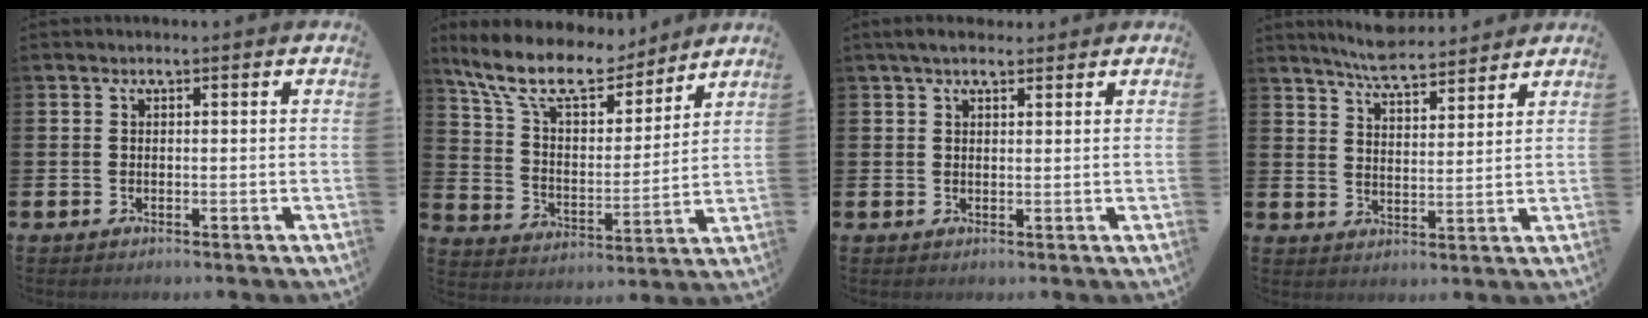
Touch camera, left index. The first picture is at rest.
{"total": 11.9, "force": [10.0, 4.0, 4.9], "torque": [-0.134, -0.056, 0.179]}
{"total": 3.3, "force": [2.6, 1.3, 1.5], "torque": [-0.024, 0.000, 0.046]}
{"total": 6.2, "force": [6.0, 0.5, 1.1], "torque": [-0.036, -0.032, 0.109]}